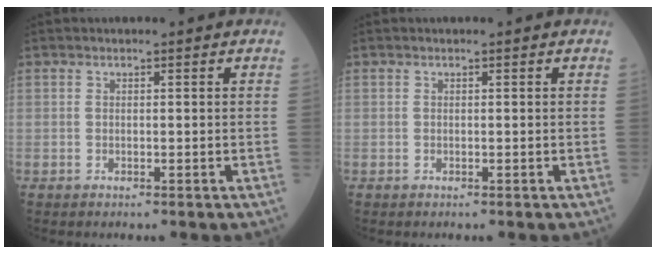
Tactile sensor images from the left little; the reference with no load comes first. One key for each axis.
{"total": 0.0}